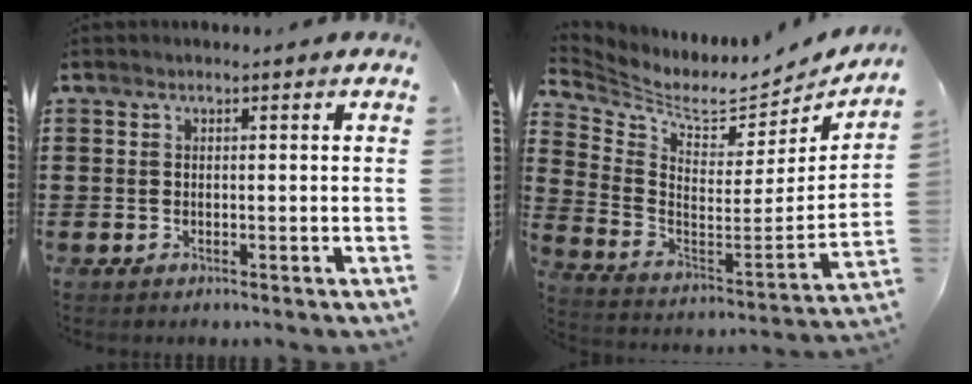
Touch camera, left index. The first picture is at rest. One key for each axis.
{"total": 5.6, "fx": 4.4, "fy": 2.2, "fz": 2.7, "tx": -0.072, "ty": -0.053, "tz": 0.067}